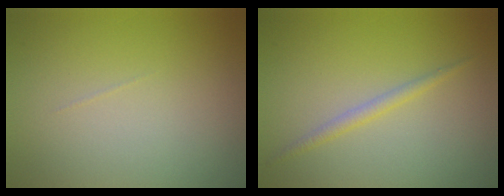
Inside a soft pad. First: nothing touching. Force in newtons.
{"total": 1.2, "press": 1.2, "slide": 0.1}